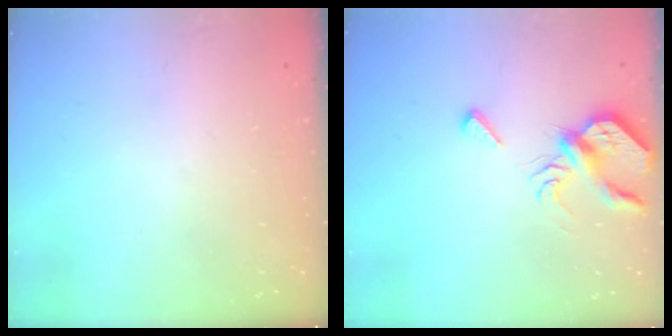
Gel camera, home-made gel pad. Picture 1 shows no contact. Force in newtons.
{"total": 8.4, "press": 8.4, "slide": 0.9}